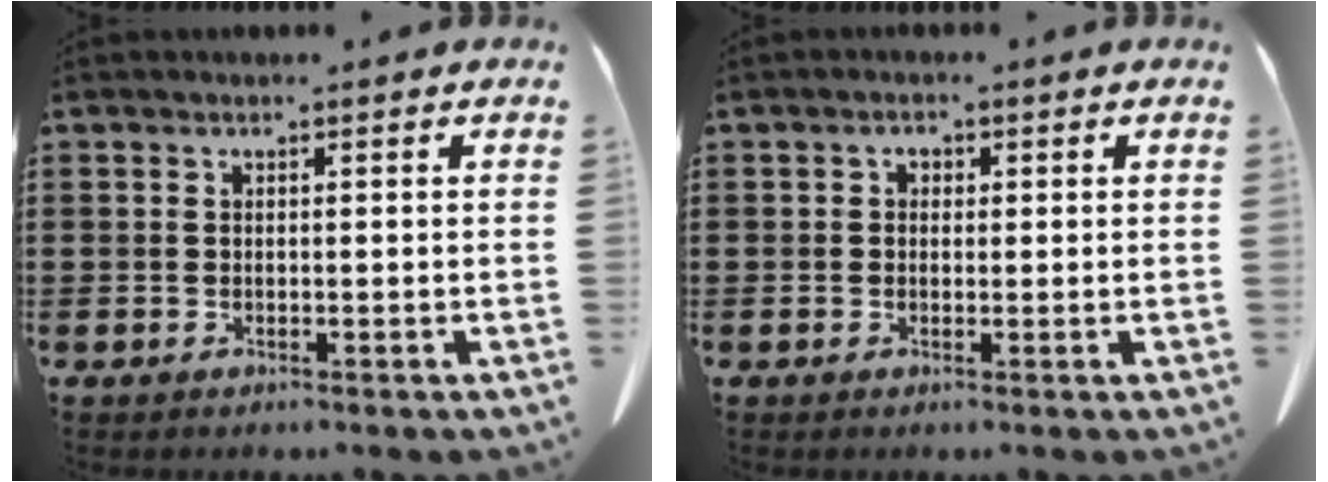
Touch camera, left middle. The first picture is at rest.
{"total": 1.1, "force": [0.1, 0.9, 0.6], "torque": [-0.015, 0.006, 0.001]}